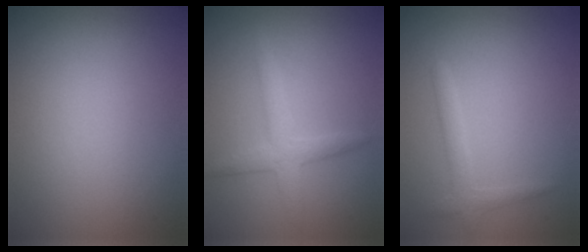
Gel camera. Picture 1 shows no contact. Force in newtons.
{"total": 2.7, "press": 2.7, "slide": 0.0}
{"total": 1.6, "press": 1.6, "slide": 0.1}